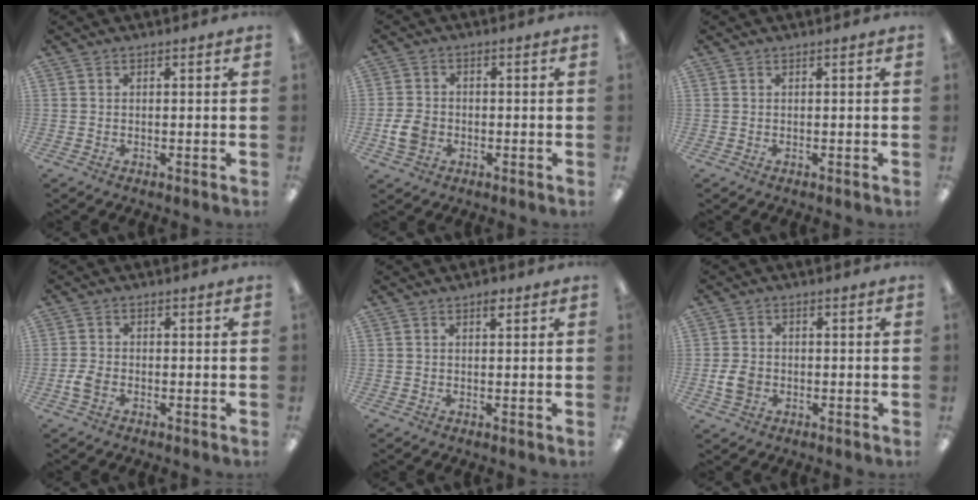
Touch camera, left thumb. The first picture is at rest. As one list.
[{"total": 5.6, "force": [-1.6, 4.4, 3.1], "torque": [-0.065, 0.007, -0.028]}, {"total": 0.0}, {"total": 3.1, "force": [-1.4, 2.0, 1.9], "torque": [-0.037, 0.005, -0.025]}, {"total": 2.1, "force": [1.2, 1.0, 1.4], "torque": [-0.007, -0.007, 0.016]}, {"total": 4.7, "force": [-1.1, 3.7, 2.7], "torque": [-0.050, 0.000, -0.022]}]